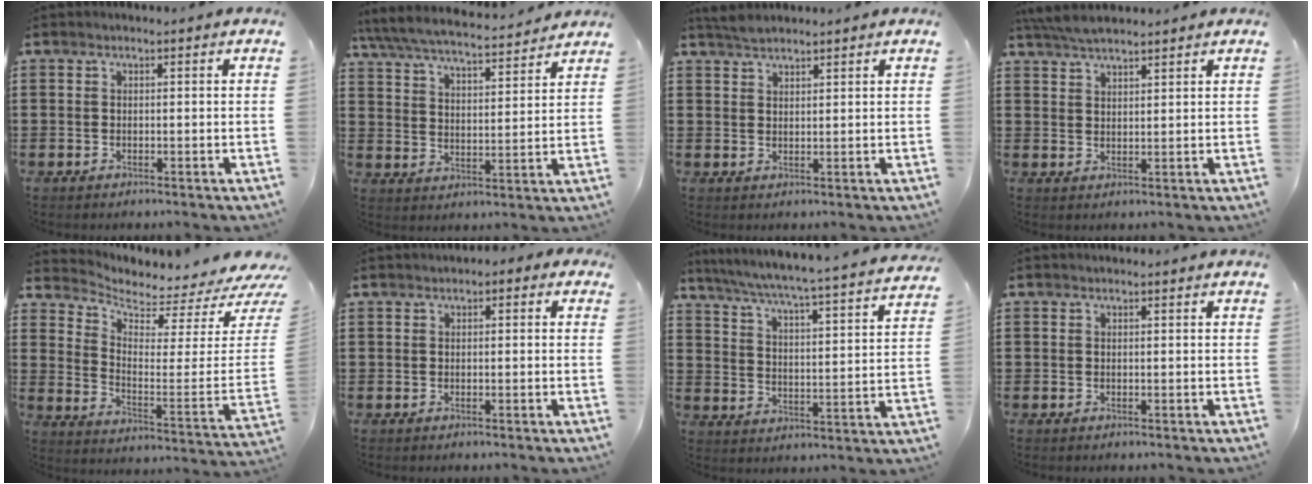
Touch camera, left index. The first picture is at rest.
{"total": 5.7, "force": [5.4, 0.2, 2.0], "torque": [-0.062, -0.034, 0.088]}
{"total": 2.2, "force": [2.1, 0.4, 0.6], "torque": [-0.016, 0.002, 0.040]}
{"total": 4.2, "force": [3.9, 0.6, 1.4], "torque": [-0.039, -0.001, 0.074]}
{"total": 2.8, "force": [2.7, 0.5, 0.6], "torque": [-0.037, -0.041, 0.040]}
{"total": 0.8, "force": [0.0, 0.6, 0.5], "torque": [-0.012, 0.005, -0.002]}
{"total": 4.5, "force": [4.0, -1.0, 1.7], "torque": [-0.055, -0.044, 0.056]}
{"total": 0.0}